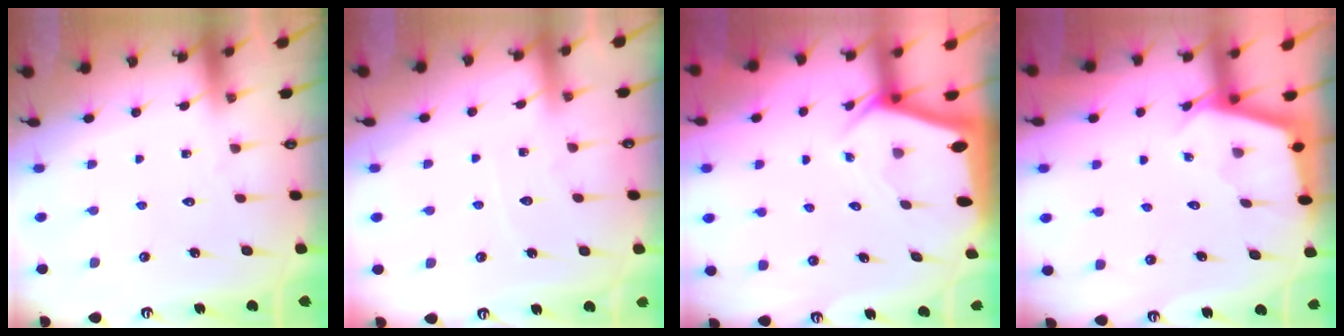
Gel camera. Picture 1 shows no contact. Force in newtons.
{"total": 3.7, "press": 3.6, "slide": 0.5}
{"total": 2.1, "press": 2.1, "slide": 0.2}
{"total": 2.1, "press": 2.1, "slide": 0.2}